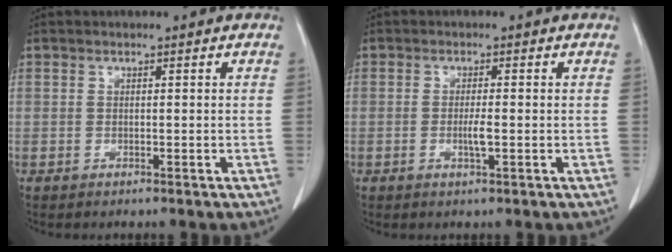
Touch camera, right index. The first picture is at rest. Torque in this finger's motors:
{"motor_torque": [0.60, 0.18, 0.33, 0.05]}